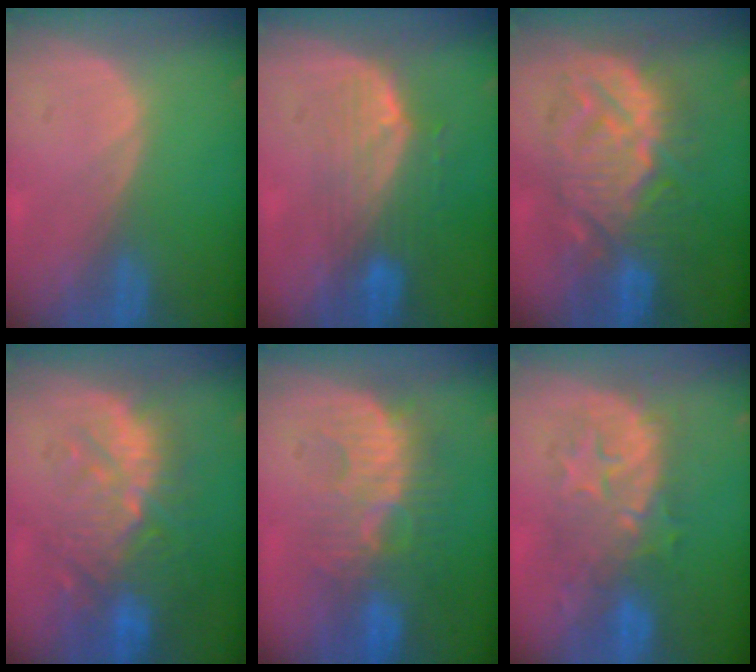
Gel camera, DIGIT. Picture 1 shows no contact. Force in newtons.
{"total": 7.5, "press": 6.7, "slide": 3.3}
{"total": 11.0, "press": 10.9, "slide": 0.8}
{"total": 11.2, "press": 9.9, "slide": 5.2}
{"total": 9.1, "press": 8.9, "slide": 1.8}
{"total": 8.7, "press": 8.7, "slide": 0.4}